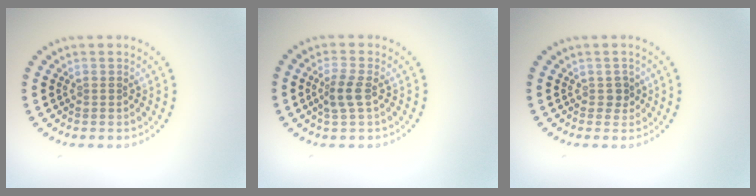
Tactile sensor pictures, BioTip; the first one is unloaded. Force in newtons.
{"total": 2.1, "press": 1.9, "slide": 0.7}
{"total": 1.0, "press": 0.9, "slide": 0.5}